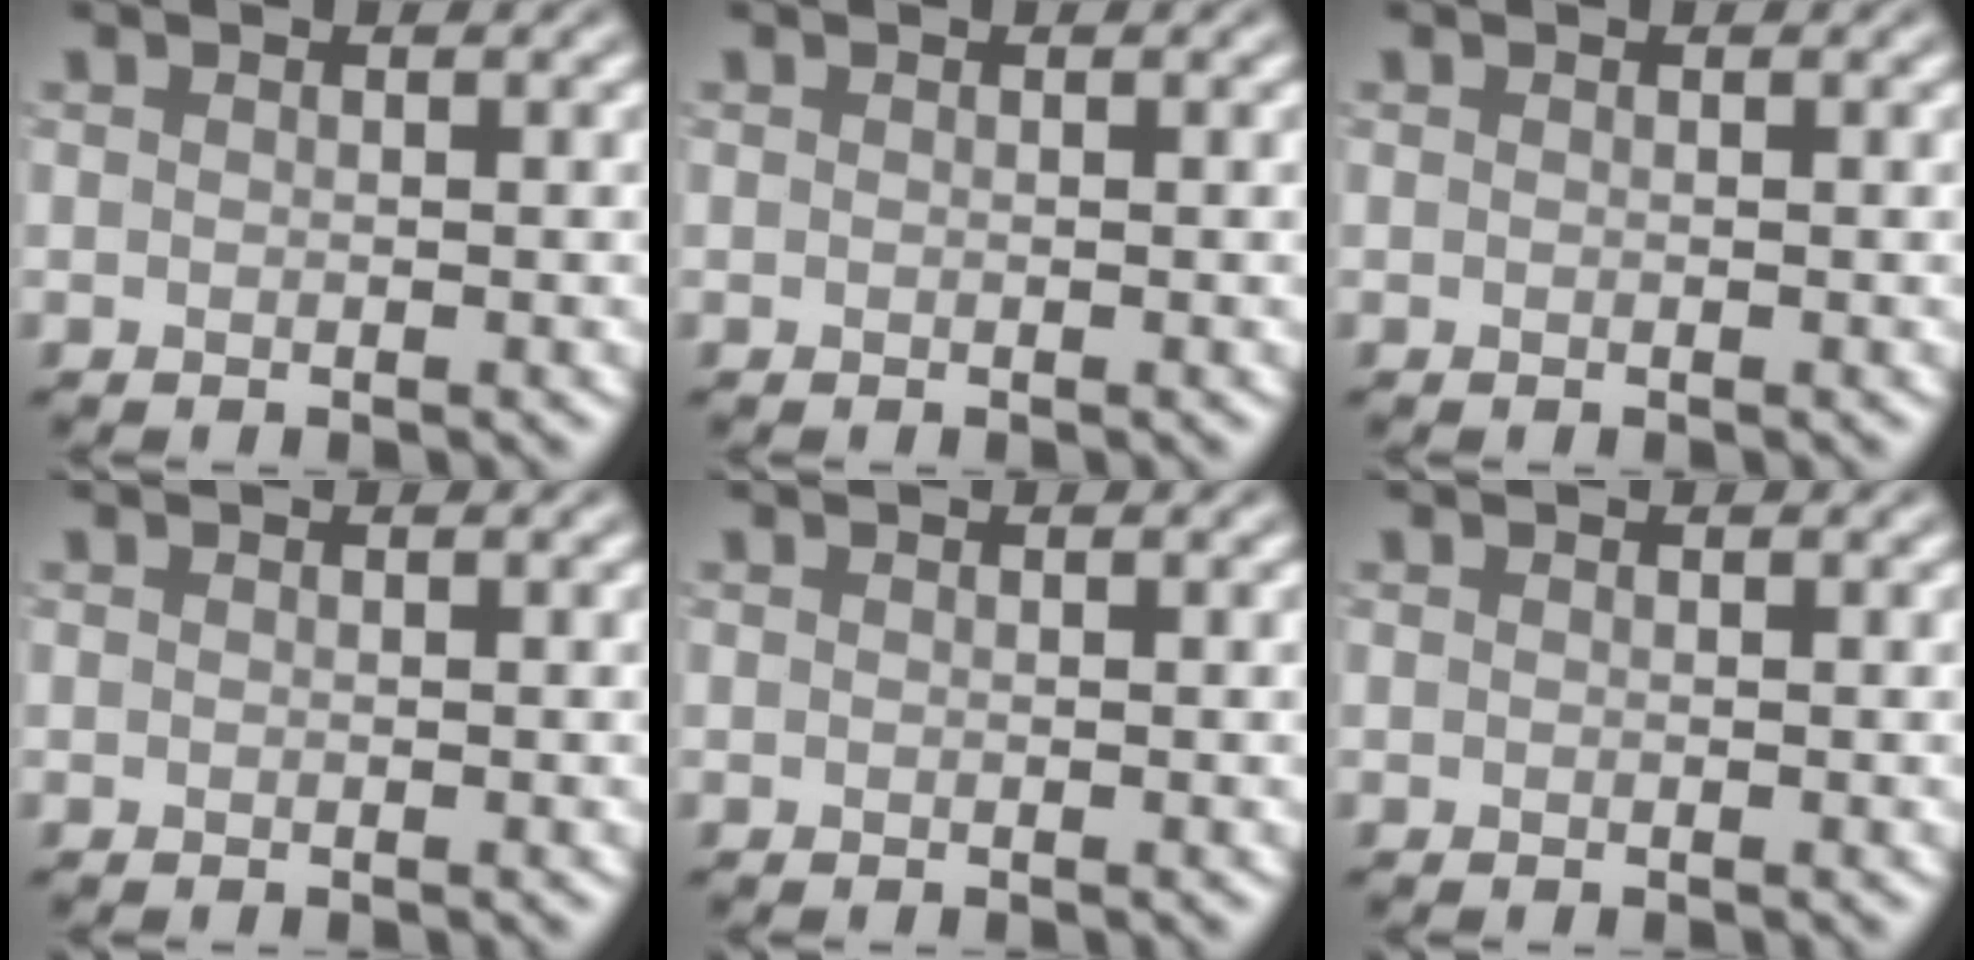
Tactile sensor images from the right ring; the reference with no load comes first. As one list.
[{"total": 0.0}, {"total": 0.0}, {"total": 0.0}, {"total": 0.0}, {"total": 0.0}]